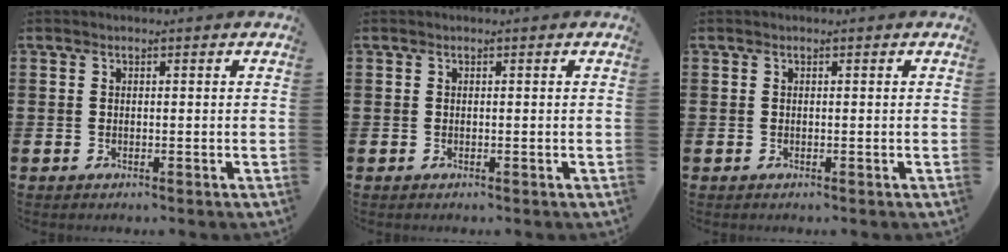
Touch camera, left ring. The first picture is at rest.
{"total": 0.0}
{"total": 0.0}